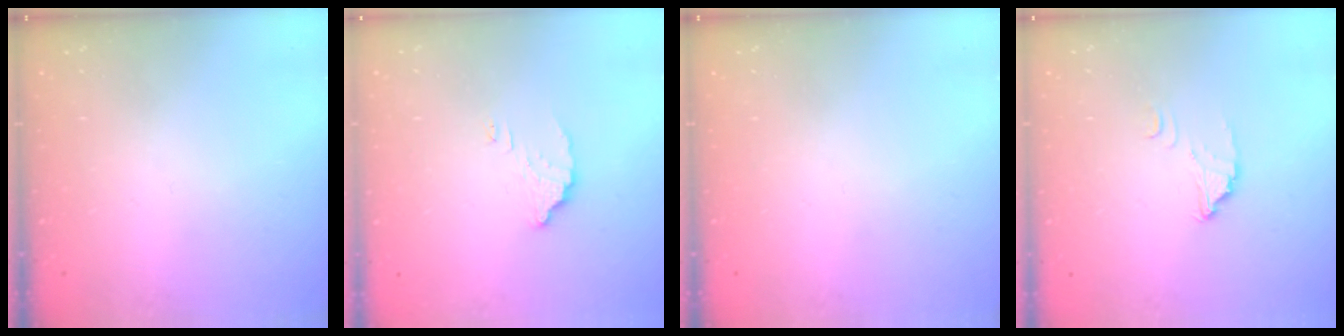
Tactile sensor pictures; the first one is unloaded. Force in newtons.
{"total": 3.5, "press": 3.4, "slide": 0.4}
{"total": 0.0}
{"total": 3.7, "press": 3.7, "slide": 0.3}